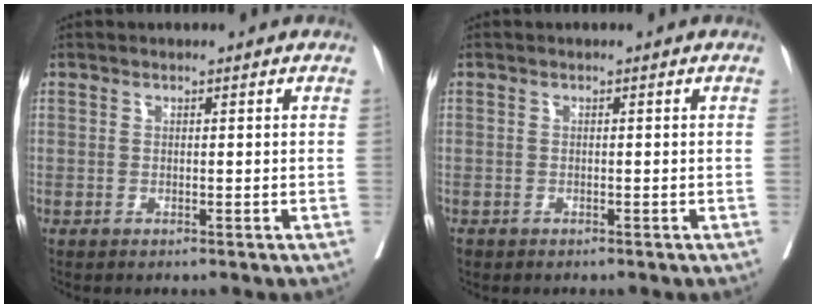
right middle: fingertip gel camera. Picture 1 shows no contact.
{"total": 0.7, "force": [-0.6, 0.3, 0.2], "torque": [-0.013, -0.003, -0.014]}